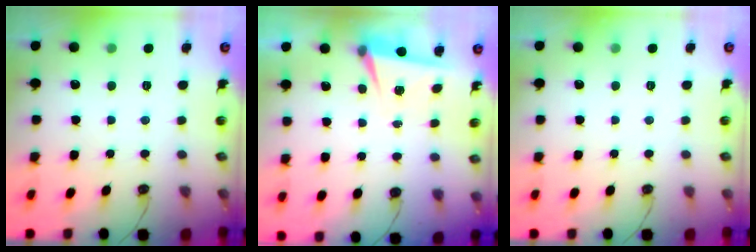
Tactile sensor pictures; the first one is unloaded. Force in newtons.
{"total": 5.3, "press": 4.0, "slide": 3.6}
{"total": 2.0, "press": 0.4, "slide": 2.0}